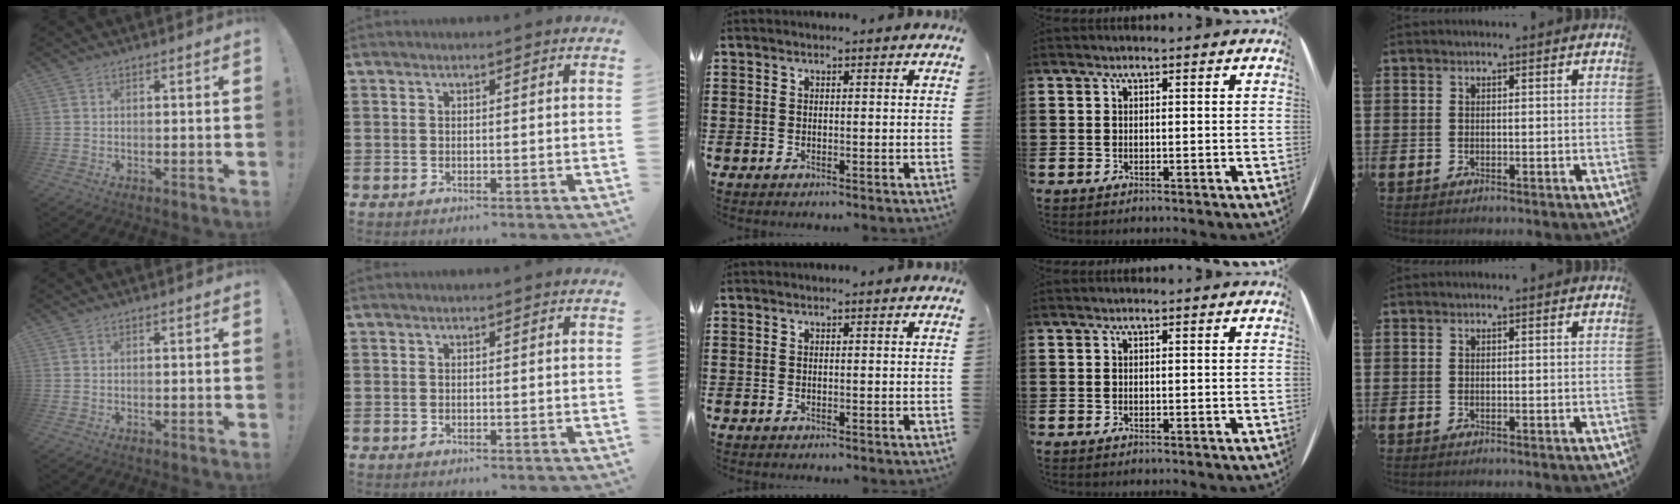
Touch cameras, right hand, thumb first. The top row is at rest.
{}